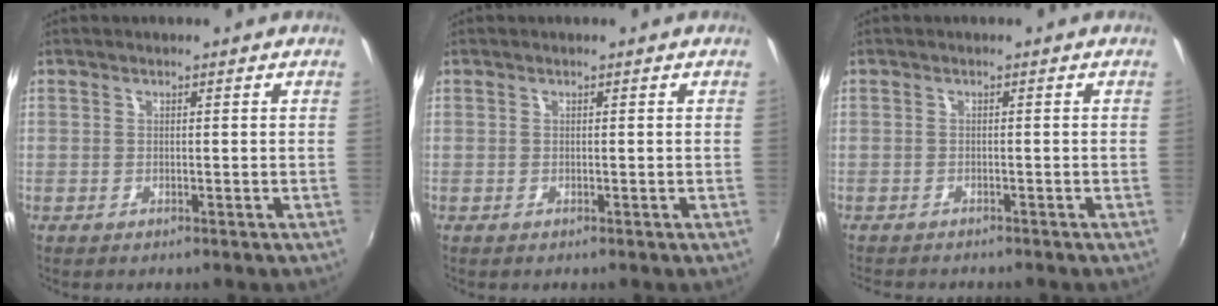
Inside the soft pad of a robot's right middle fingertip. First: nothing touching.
{"total": 0.0}
{"total": 3.1, "force": [-2.9, 0.6, 0.9], "torque": [-0.026, -0.016, -0.049]}